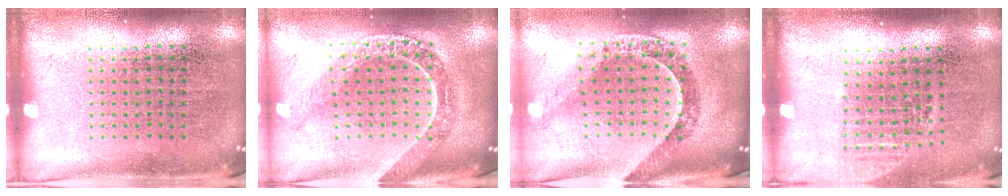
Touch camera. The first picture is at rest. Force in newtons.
{"total": 2.2, "press": 1.8, "slide": 1.1}
{"total": 1.1, "press": 1.1, "slide": 0.3}
{"total": 1.1, "press": 1.0, "slide": 0.4}